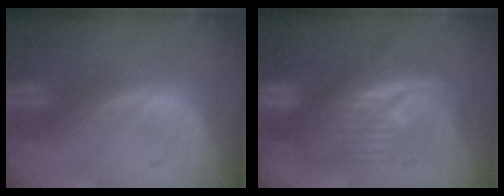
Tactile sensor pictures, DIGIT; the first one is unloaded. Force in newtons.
{"total": 9.1, "press": 9.0, "slide": 0.6}